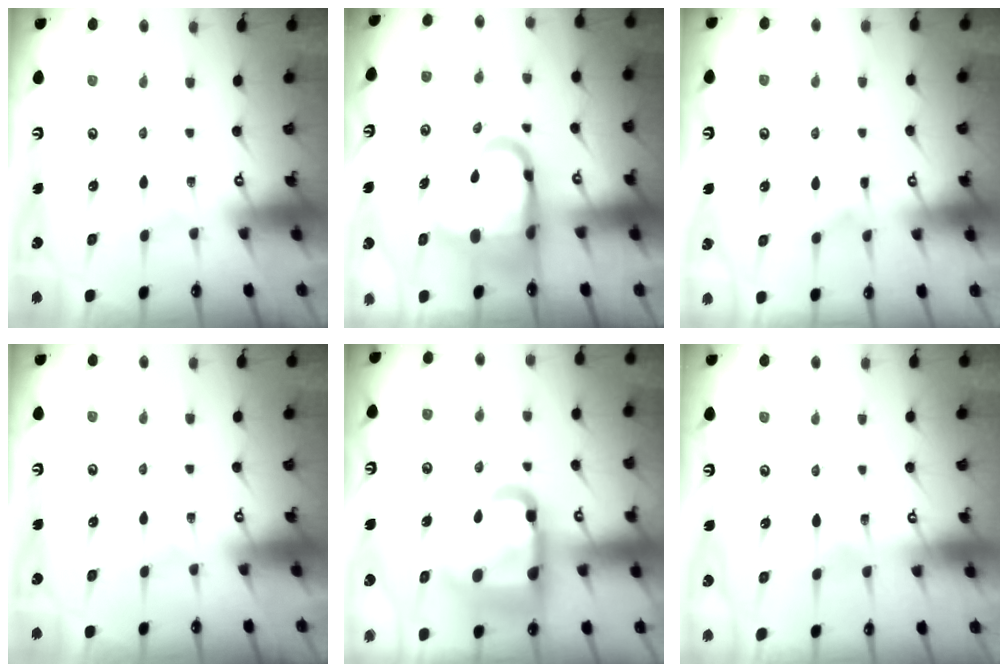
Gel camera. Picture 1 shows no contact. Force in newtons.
{"total": 13.9, "press": 13.3, "slide": 4.0}
{"total": 2.8, "press": 2.8, "slide": 0.5}
{"total": 0.0}
{"total": 20.9, "press": 20.8, "slide": 2.2}
{"total": 4.9, "press": 4.9, "slide": 0.6}